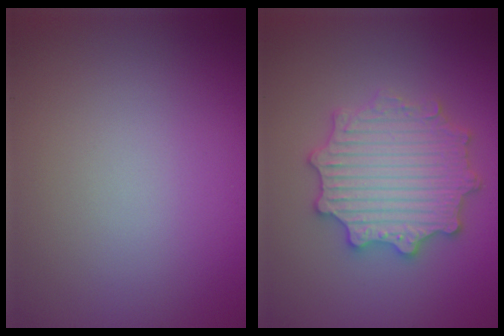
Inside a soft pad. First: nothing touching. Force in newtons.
{"total": 5.6, "press": 5.6, "slide": 1.0}